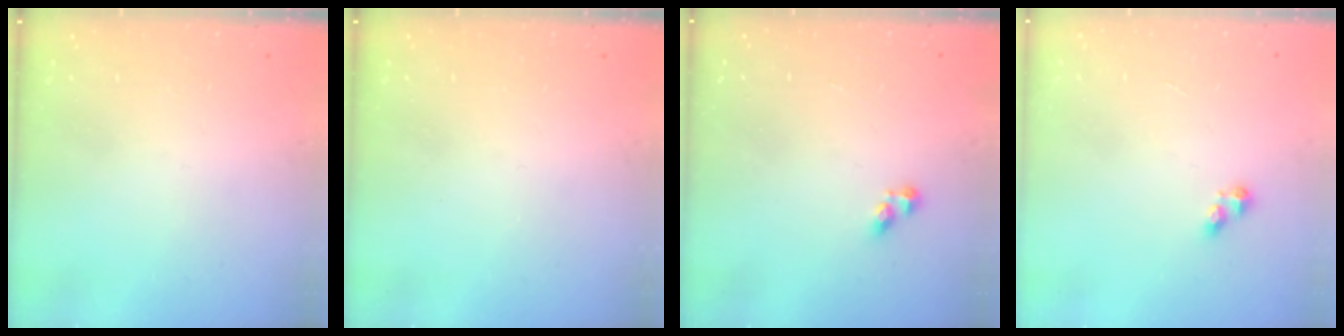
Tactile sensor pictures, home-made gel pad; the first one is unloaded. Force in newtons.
{"total": 0.0}
{"total": 2.8, "press": 2.8, "slide": 0.3}
{"total": 2.8, "press": 2.8, "slide": 0.4}